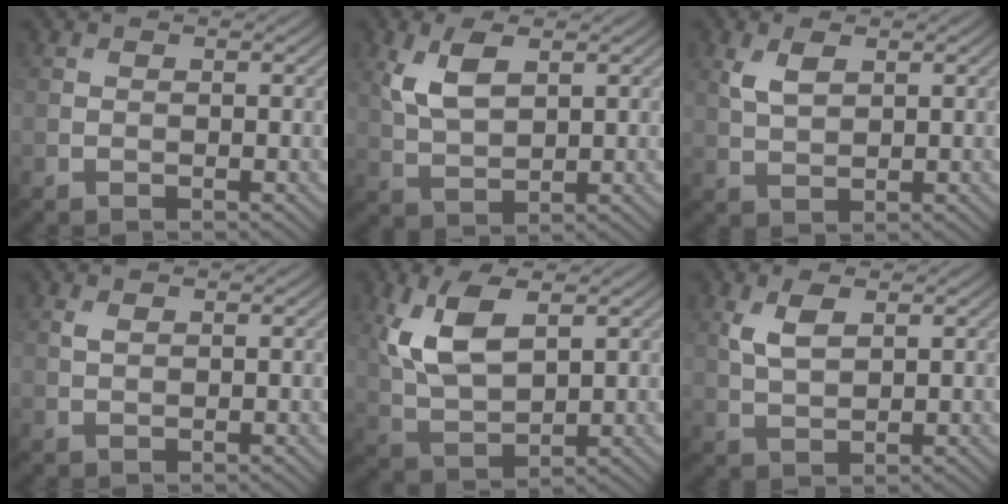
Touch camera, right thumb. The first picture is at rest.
{"total": 5.9, "force": [2.3, 2.9, 4.6], "torque": [-0.110, -0.001, 0.047]}
{"total": 3.4, "force": [1.5, 1.7, 2.6], "torque": [-0.062, 0.000, 0.034]}
{"total": 1.0, "force": [0.5, 0.5, 0.7], "torque": [-0.023, -0.001, 0.012]}
{"total": 9.2, "force": [3.1, 4.5, 7.4], "torque": [-0.171, 0.002, 0.060]}
{"total": 4.0, "force": [1.7, 1.8, 3.1], "torque": [-0.076, 0.002, 0.037]}